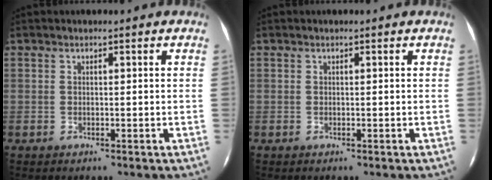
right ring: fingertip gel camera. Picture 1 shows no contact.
{"total": 0.0}